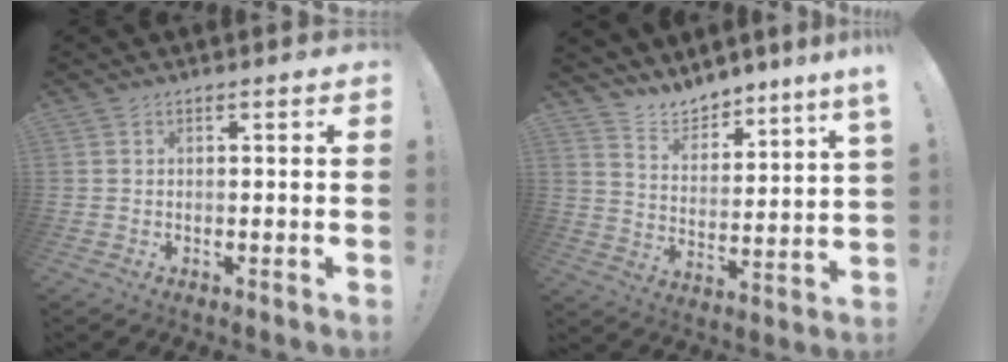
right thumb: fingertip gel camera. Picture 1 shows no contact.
{"total": 7.4, "force": [7.4, 0.1, 0.2], "torque": [-0.015, -0.081, 0.134]}